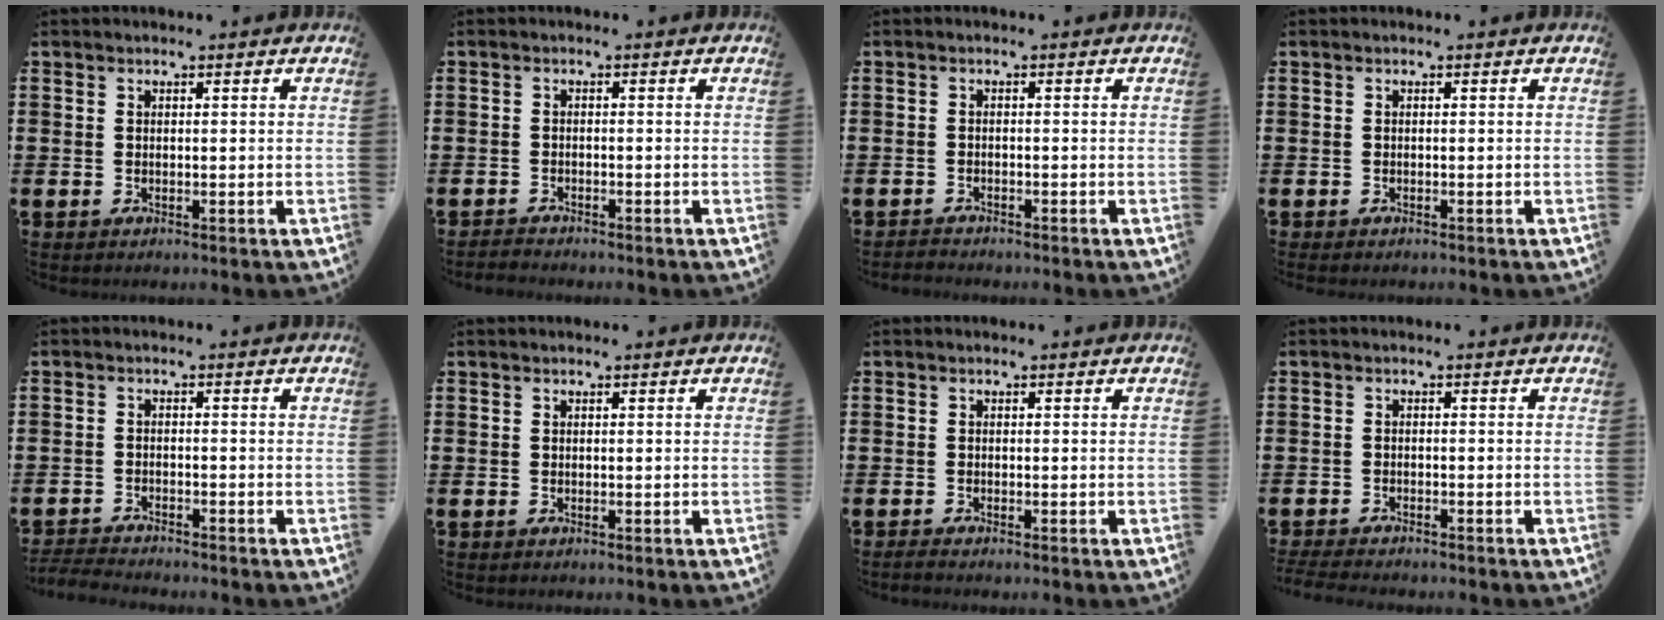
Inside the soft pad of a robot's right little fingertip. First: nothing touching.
{"total": 1.0, "force": [-0.9, 0.1, 0.0], "torque": [-0.004, 0.001, -0.019]}
{"total": 0.9, "force": [-0.8, 0.1, -0.1], "torque": [-0.003, 0.001, -0.018]}
{"total": 0.0}
{"total": 2.0, "force": [-2.0, 0.1, 0.1], "torque": [-0.004, 0.003, -0.043]}
{"total": 0.0}
{"total": 0.5, "force": [-0.4, 0.0, 0.3], "torque": [-0.006, -0.002, -0.007]}
{"total": 1.5, "force": [-1.4, 0.2, 0.3], "torque": [-0.008, 0.003, -0.029]}